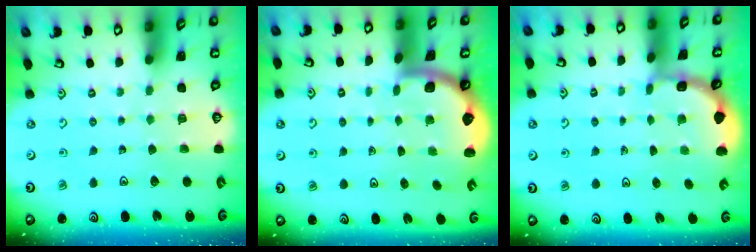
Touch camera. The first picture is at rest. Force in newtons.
{"total": 1.6, "press": 1.6, "slide": 0.1}
{"total": 1.9, "press": 1.9, "slide": 0.2}